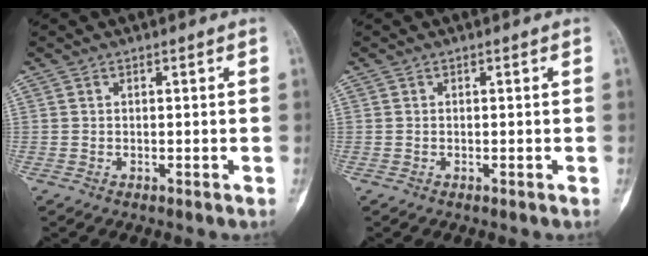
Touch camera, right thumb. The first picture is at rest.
{"total": 0.0}